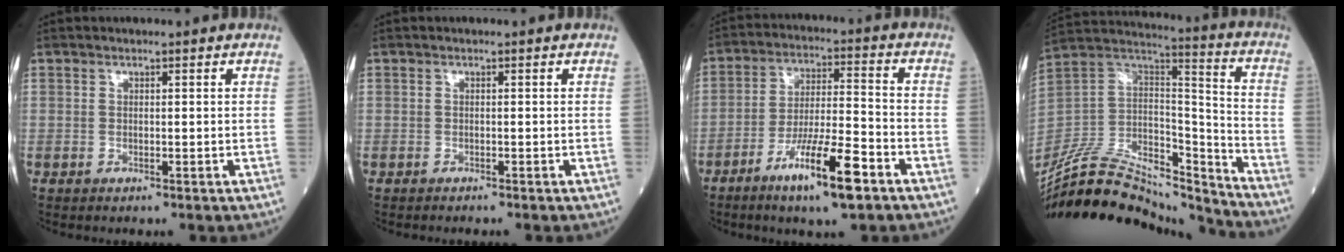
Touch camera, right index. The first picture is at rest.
{"total": 1.1, "force": [-1.0, 0.0, 0.5], "torque": [-0.006, -0.001, -0.012]}
{"total": 11.6, "force": [-6.7, 1.1, 9.4], "torque": [-0.168, -0.012, -0.119]}
{"total": 24.2, "force": [-22.2, 5.2, 8.0], "torque": [-0.174, 0.025, -0.378]}